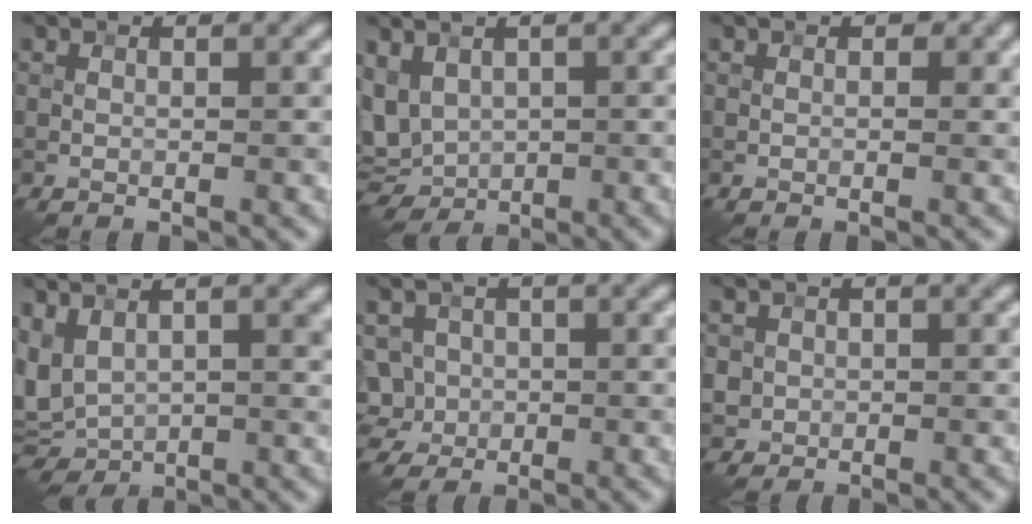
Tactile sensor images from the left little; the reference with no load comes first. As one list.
[{"total": 5.7, "force": [0.5, 4.1, 3.9], "torque": [-0.082, 0.000, 0.014]}, {"total": 0.9, "force": [0.3, 0.7, 0.6], "torque": [-0.002, 0.000, 0.004]}, {"total": 6.2, "force": [1.0, 4.1, 4.5], "torque": [-0.120, 0.002, 0.020]}, {"total": 4.2, "force": [0.3, 4.0, 1.4], "torque": [-0.028, 0.011, 0.002]}, {"total": 1.6, "force": [0.2, 1.6, 0.0], "torque": [0.001, -0.007, 0.007]}]